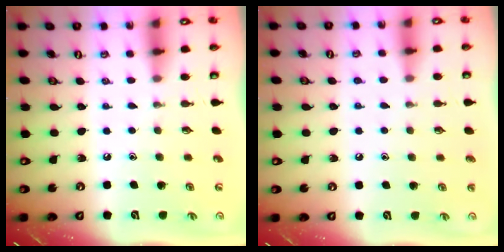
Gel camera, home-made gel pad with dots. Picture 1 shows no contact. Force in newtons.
{"total": 3.8, "press": 3.8, "slide": 0.4}